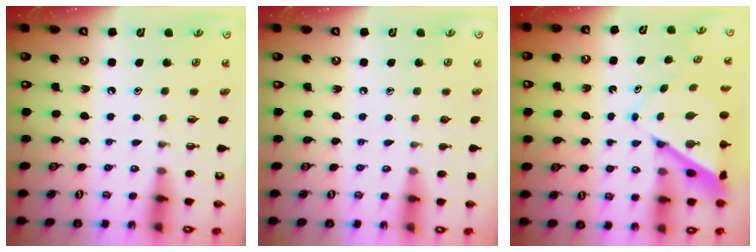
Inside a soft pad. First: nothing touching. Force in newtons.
{"total": 0.0}
{"total": 7.2, "press": 7.2, "slide": 0.7}